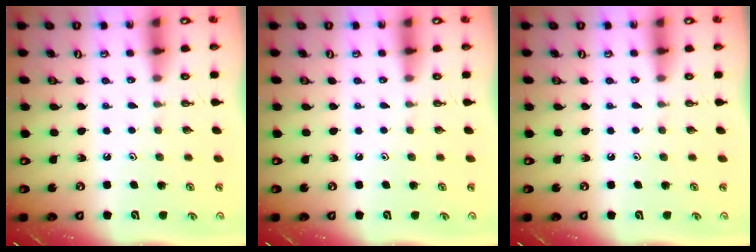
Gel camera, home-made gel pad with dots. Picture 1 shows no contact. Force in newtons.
{"total": 0.0}
{"total": 0.0}